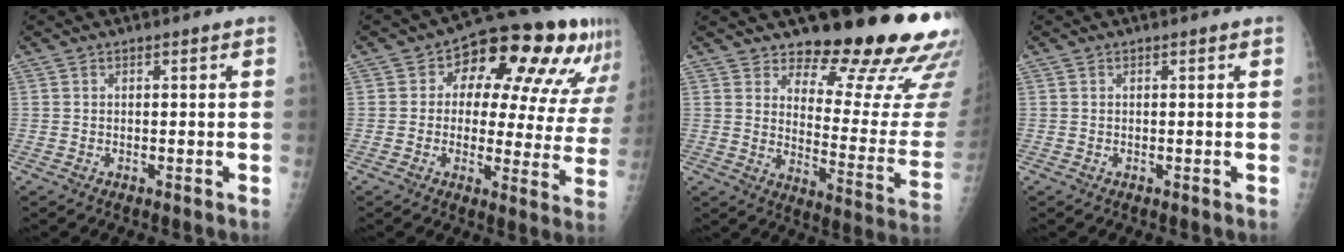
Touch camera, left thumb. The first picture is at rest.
{"total": 19.6, "force": [8.5, 10.0, 14.6], "torque": [-0.142, 0.004, 0.107]}
{"total": 20.4, "force": [16.4, 6.1, 10.6], "torque": [-0.092, -0.142, 0.209]}
{"total": 0.0}